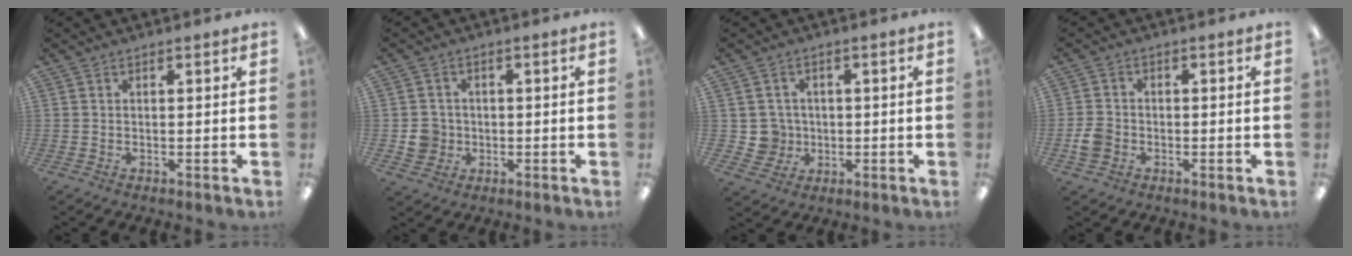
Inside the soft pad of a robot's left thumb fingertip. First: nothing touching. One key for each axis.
{"total": 5.5, "fx": -0.9, "fy": 5.3, "fz": 1.2, "tx": -0.017, "ty": 0.009, "tz": -0.015}
{"total": 5.6, "fx": 0.1, "fy": 5.6, "fz": 0.6, "tx": -0.018, "ty": 0.005, "tz": 0.005}
{"total": 4.3, "fx": -1.4, "fy": 3.6, "fz": 1.9, "tx": -0.029, "ty": 0.010, "tz": -0.023}